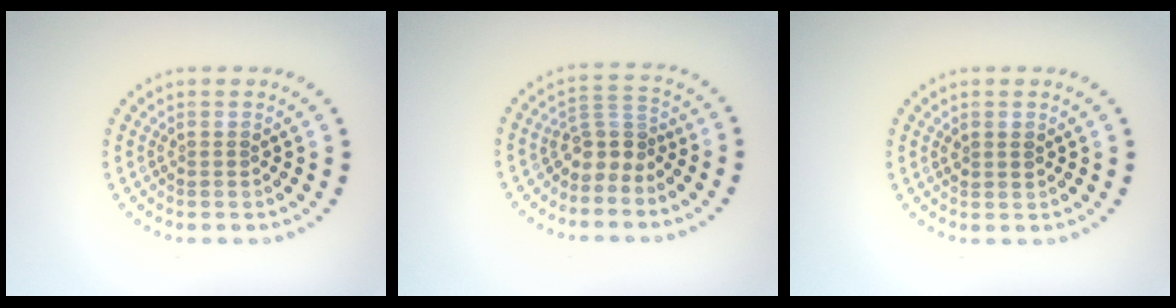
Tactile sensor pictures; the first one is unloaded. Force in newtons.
{"total": 2.8, "press": 2.0, "slide": 1.9}
{"total": 1.0, "press": 0.9, "slide": 0.4}